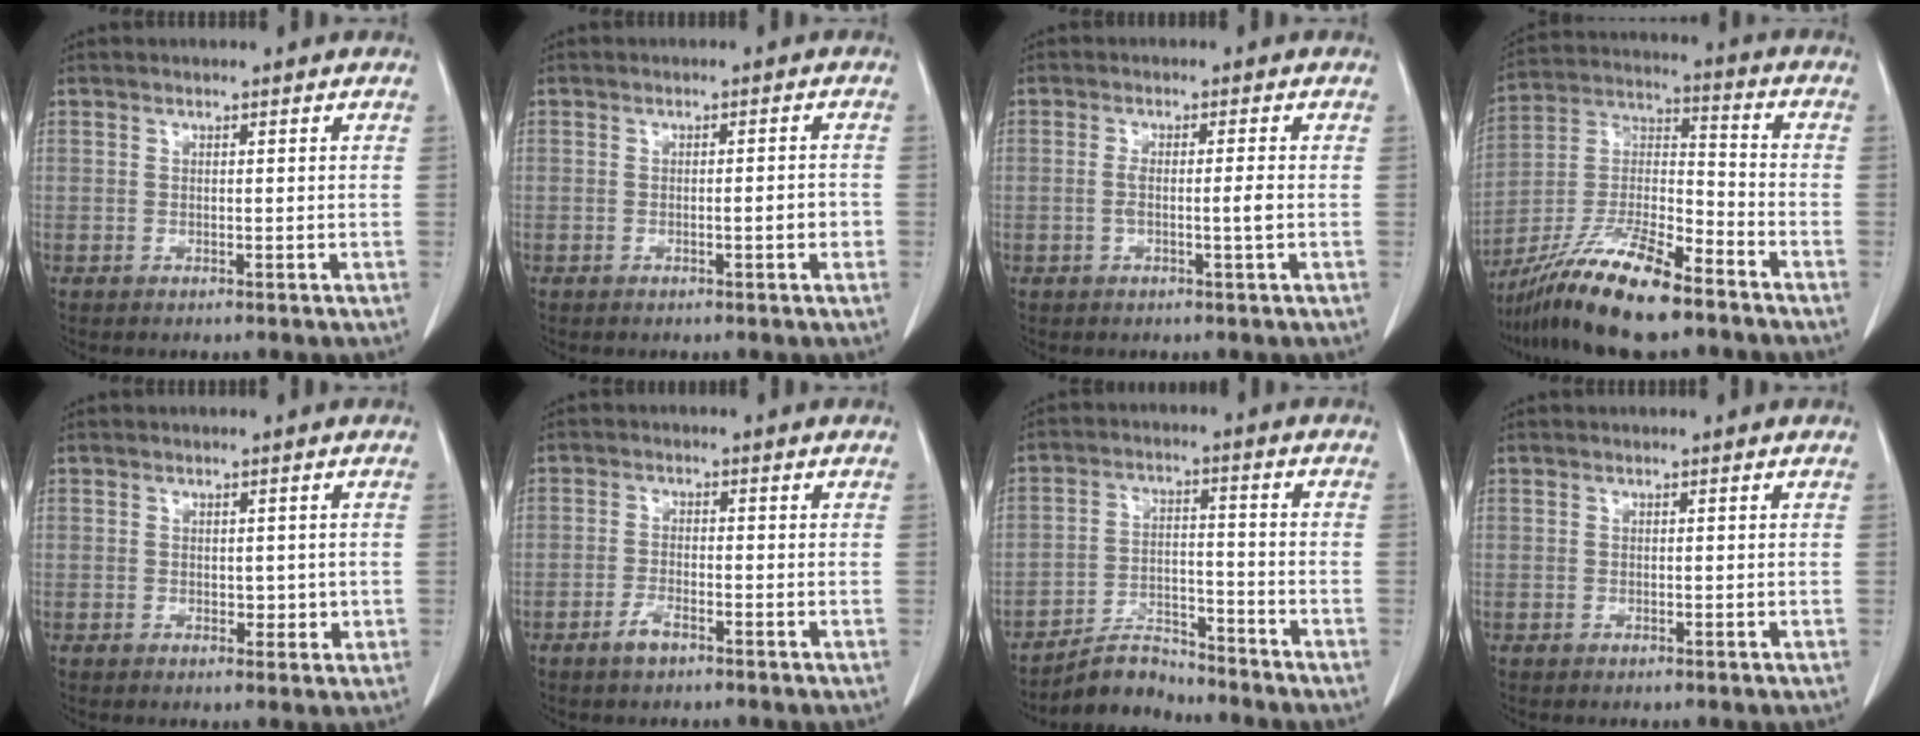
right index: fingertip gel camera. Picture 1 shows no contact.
{"total": 2.0, "force": [-0.6, 0.3, 1.9], "torque": [-0.024, 0.006, -0.007]}
{"total": 2.7, "force": [-0.5, -0.1, 2.7], "torque": [-0.049, 0.004, -0.006]}
{"total": 16.1, "force": [-11.9, 2.5, 10.5], "torque": [-0.213, -0.012, -0.217]}
{"total": 2.1, "force": [0.0, 1.5, 1.4], "torque": [-0.010, 0.003, 0.007]}
{"total": 2.6, "force": [-1.9, 0.7, 1.7], "torque": [-0.036, 0.001, -0.037]}
{"total": 6.1, "force": [-6.0, 1.3, 0.0], "torque": [-0.004, 0.008, -0.103]}
{"total": 0.0}